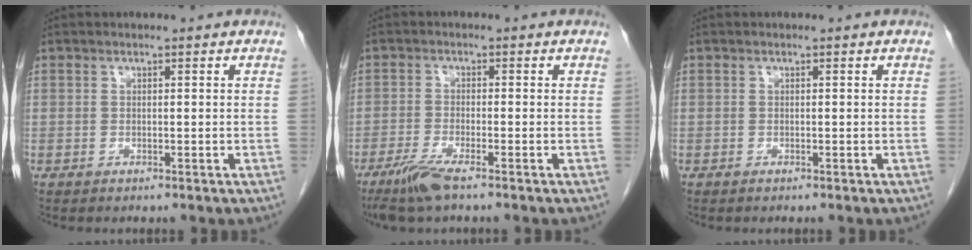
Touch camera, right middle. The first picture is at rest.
{"total": 4.9, "force": [-3.5, 0.3, 3.5], "torque": [-0.078, -0.014, -0.069]}
{"total": 0.0}